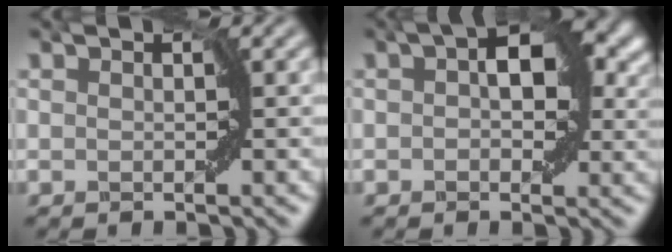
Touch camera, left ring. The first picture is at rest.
{"total": 7.3, "force": [2.2, 3.9, 5.7], "torque": [-0.072, 0.014, 0.021]}